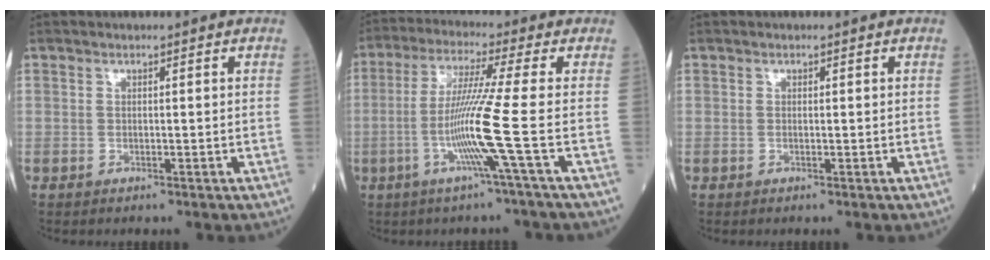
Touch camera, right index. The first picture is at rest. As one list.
[{"total": 9.7, "force": [-2.7, -2.7, 8.9], "torque": [-0.176, -0.012, -0.057]}, {"total": 0.0}]